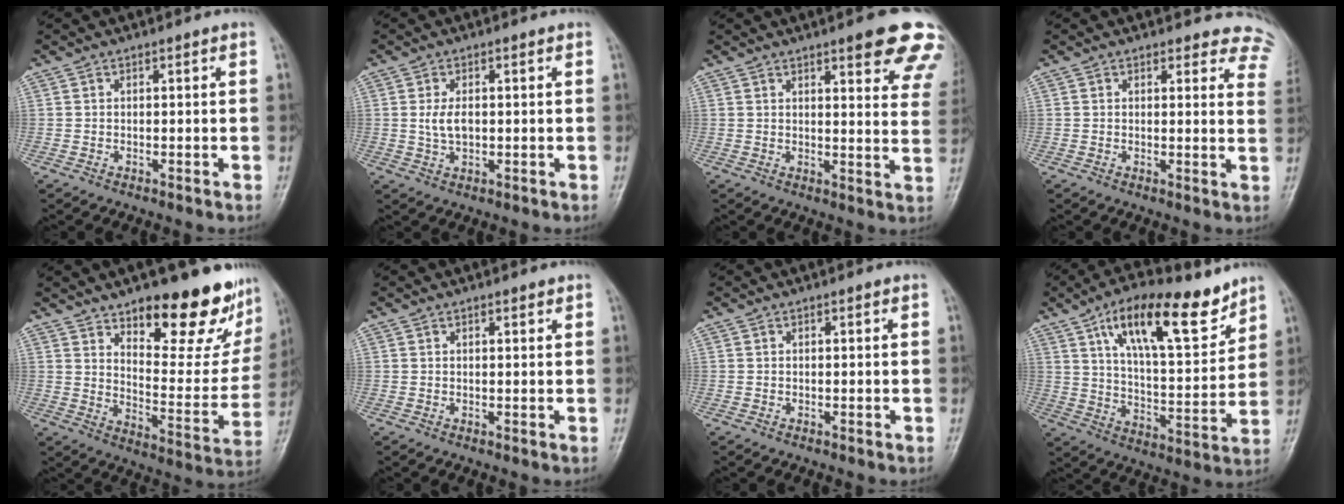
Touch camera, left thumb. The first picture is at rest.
{"total": 3.6, "force": [0.3, 2.0, 3.0], "torque": [-0.060, -0.002, 0.008]}
{"total": 14.7, "force": [9.2, 3.8, 10.8], "torque": [-0.100, -0.037, 0.098]}
{"total": 10.3, "force": [9.6, 3.7, 1.0], "torque": [0.052, -0.056, 0.065]}
{"total": 21.5, "force": [14.5, 8.2, 13.6], "torque": [-0.128, -0.096, 0.209]}
{"total": 0.9, "force": [0.7, 0.3, 0.5], "torque": [-0.008, -0.003, 0.009]}
{"total": 0.0}
{"total": 19.1, "force": [11.3, 7.0, 13.7], "torque": [-0.186, -0.050, 0.193]}